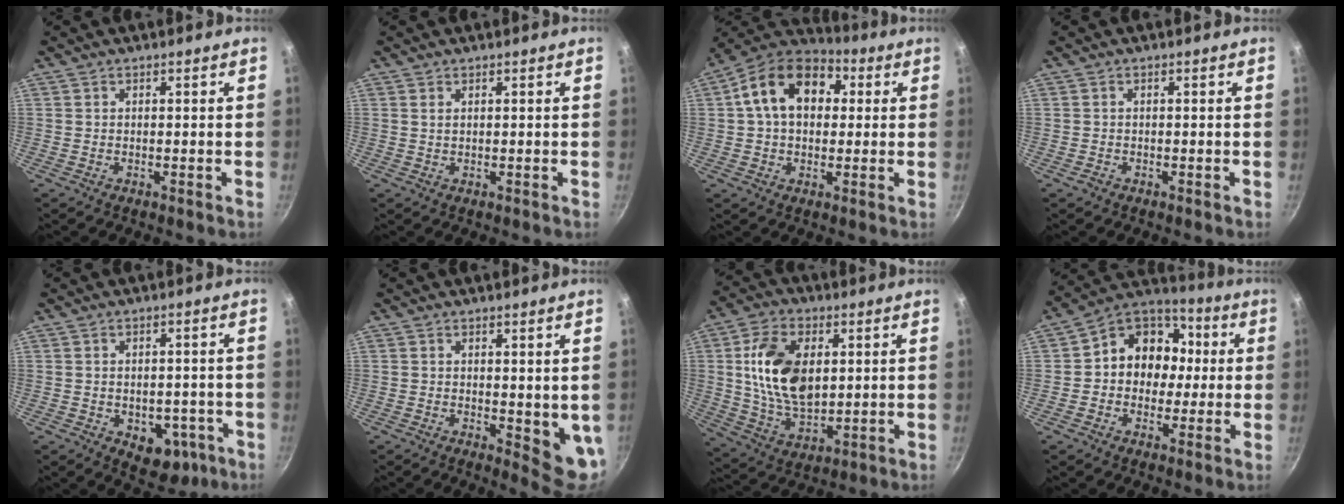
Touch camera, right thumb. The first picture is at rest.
{"total": 0.8, "force": [0.4, 0.4, 0.5], "torque": [-0.009, 0.001, 0.008]}
{"total": 15.5, "force": [3.2, 11.0, 10.5], "torque": [-0.141, 0.029, 0.031]}
{"total": 0.8, "force": [-0.5, 0.6, 0.2], "torque": [-0.005, 0.004, -0.008]}
{"total": 8.4, "force": [-2.8, 5.6, 5.5], "torque": [-0.039, 0.008, -0.023]}
{"total": 6.5, "force": [0.7, 2.6, 5.9], "torque": [-0.067, -0.016, 0.014]}
{"total": 15.9, "force": [2.8, 9.9, 12.2], "torque": [-0.203, -0.008, 0.055]}
{"total": 13.7, "force": [0.4, 11.7, 7.1], "torque": [-0.058, 0.038, -0.015]}